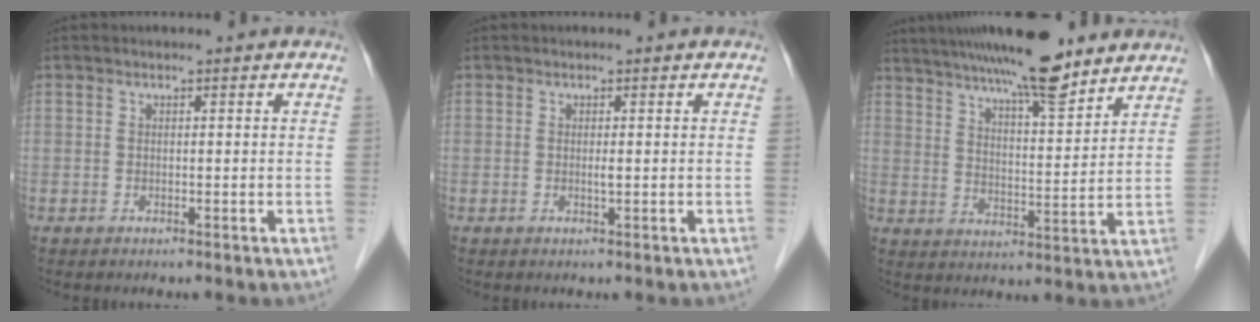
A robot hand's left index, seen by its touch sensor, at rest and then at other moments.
{"total": 0.6, "force": [0.0, 0.0, 0.6], "torque": [-0.014, -0.002, -0.001]}
{"total": 15.8, "force": [12.8, 2.1, 9.1], "torque": [-0.147, 0.019, 0.200]}